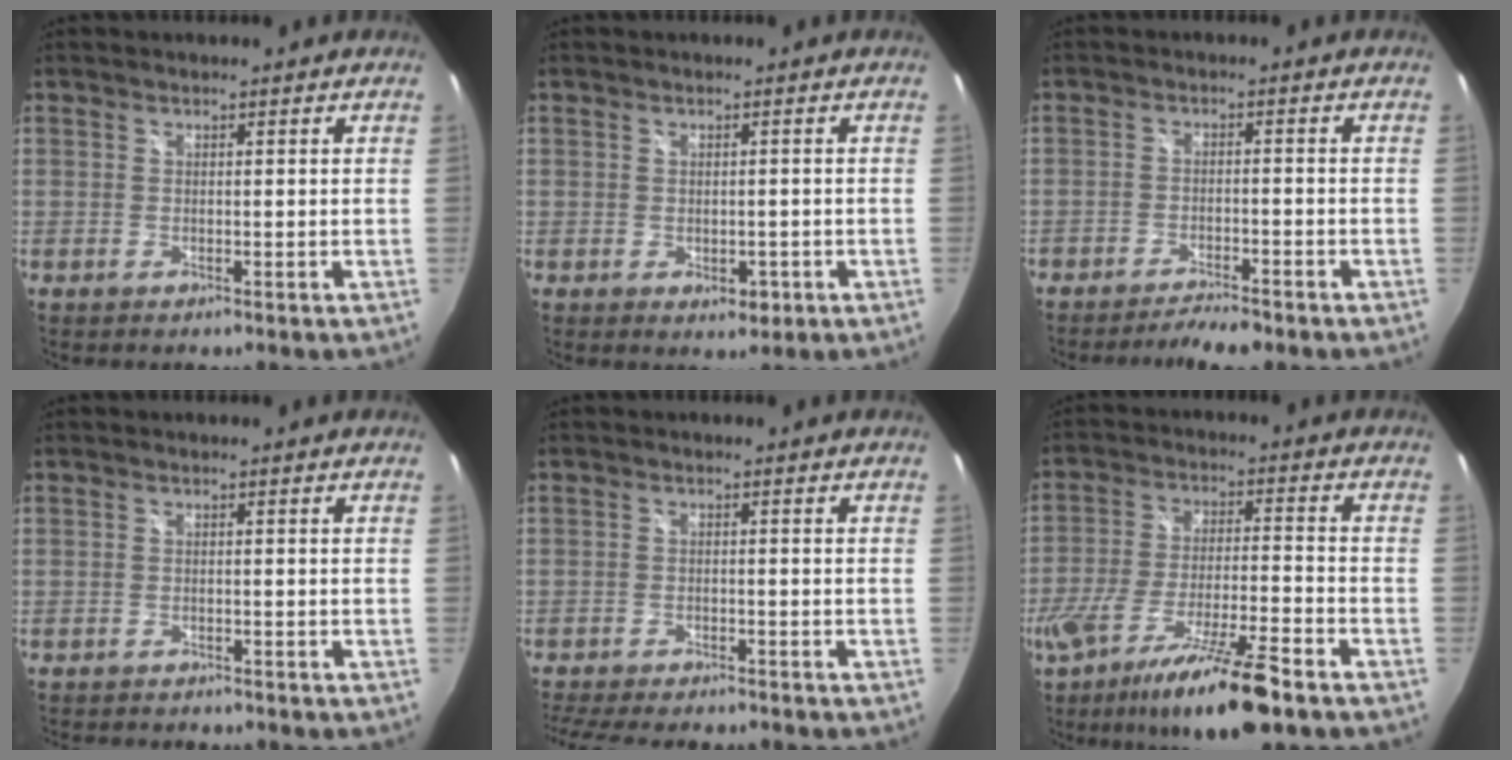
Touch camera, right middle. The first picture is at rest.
{"total": 2.4, "force": [-0.8, 1.8, 1.4], "torque": [-0.021, -0.004, -0.008]}
{"total": 6.1, "force": [-5.5, 1.0, 2.4], "torque": [-0.058, 0.000, -0.084]}
{"total": 5.3, "force": [-4.9, 1.3, 1.5], "torque": [-0.038, -0.011, -0.072]}
{"total": 12.1, "force": [-10.7, 2.9, 5.0], "torque": [-0.119, -0.019, -0.166]}
{"total": 17.2, "force": [-11.9, 1.9, 12.2], "torque": [-0.235, -0.044, -0.203]}